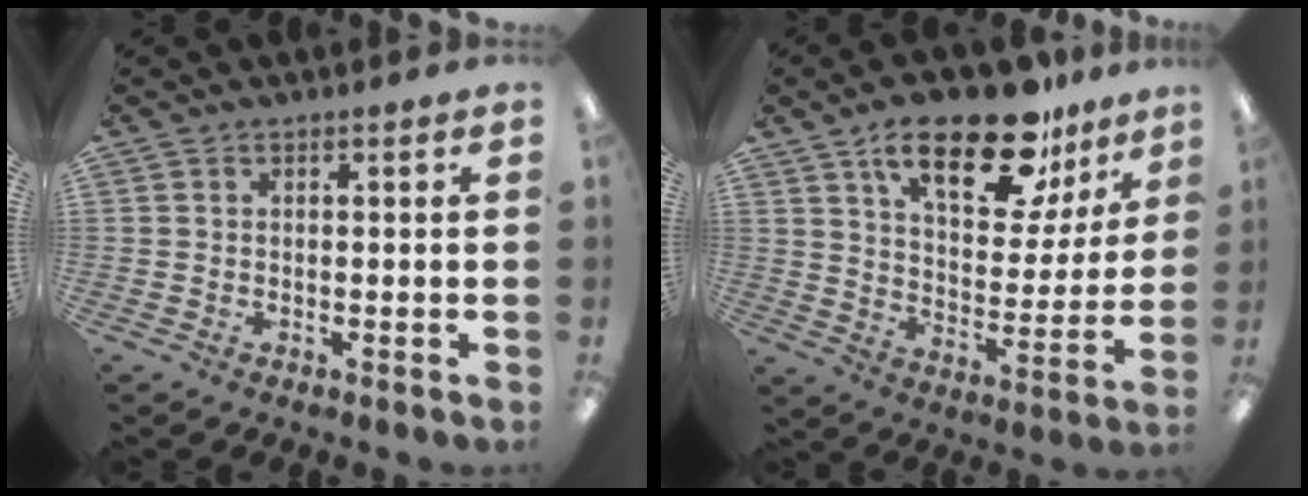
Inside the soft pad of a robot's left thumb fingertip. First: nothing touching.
{"total": 21.1, "force": [14.1, 8.5, 13.1], "torque": [-0.200, -0.076, 0.234]}